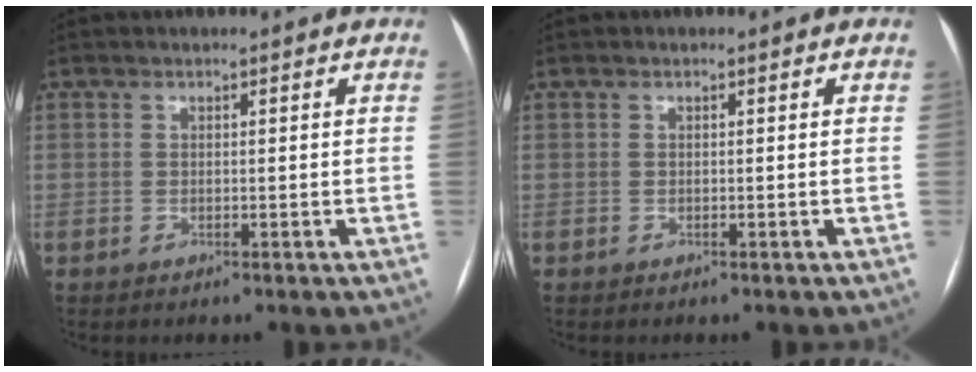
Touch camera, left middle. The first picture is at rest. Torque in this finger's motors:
{"motor_torque": [0.00, 0.00, -0.05, 0.00]}